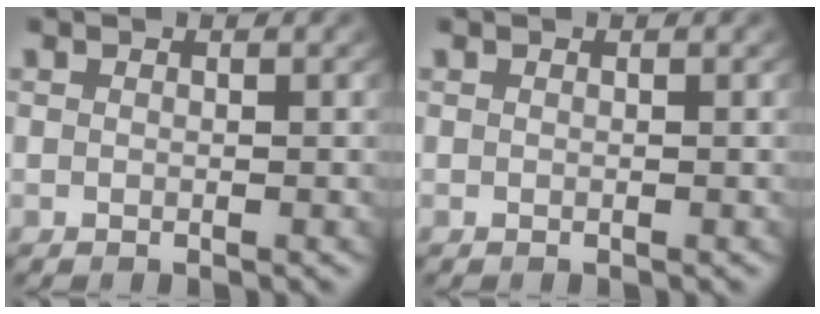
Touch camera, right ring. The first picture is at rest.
{"total": 0.0}